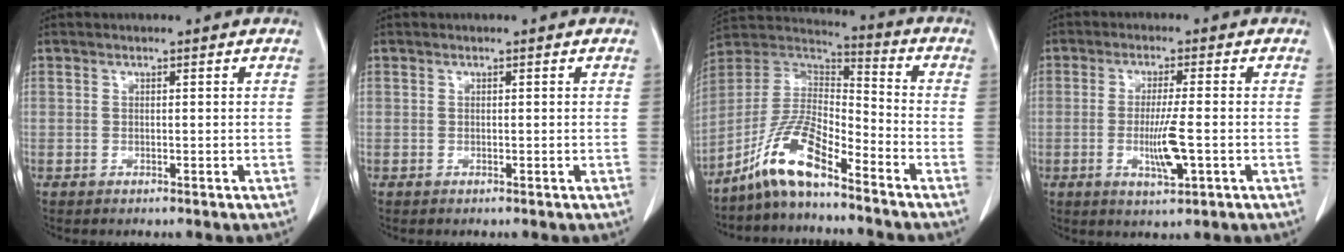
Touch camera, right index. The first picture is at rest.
{"total": 0.0}
{"total": 11.2, "force": [-8.0, 1.8, 7.6], "torque": [-0.167, 0.012, -0.154]}
{"total": 6.0, "force": [-1.3, 0.3, 5.8], "torque": [-0.105, -0.011, -0.018]}